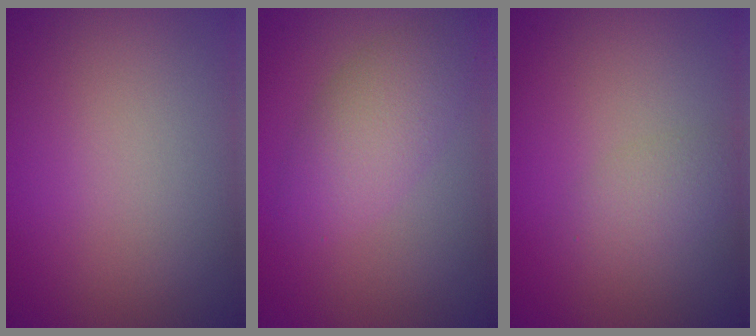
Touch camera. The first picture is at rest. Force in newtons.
{"total": 3.8, "press": 3.7, "slide": 0.3}
{"total": 1.9, "press": 1.9, "slide": 0.1}